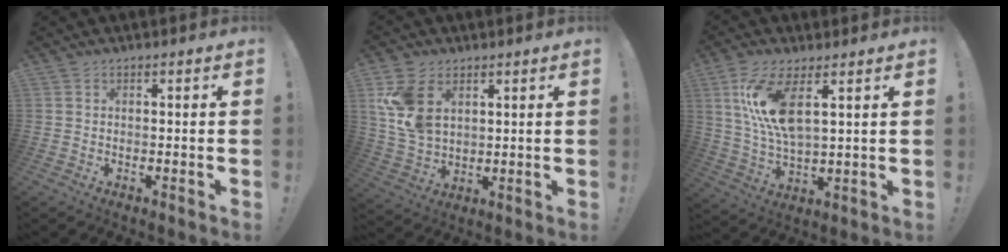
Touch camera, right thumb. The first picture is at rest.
{"total": 12.2, "force": [4.7, 8.1, 7.7], "torque": [-0.148, -0.011, 0.094]}
{"total": 12.7, "force": [5.3, 4.5, 10.7], "torque": [-0.211, -0.027, 0.092]}